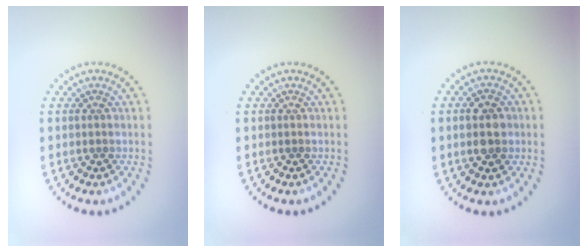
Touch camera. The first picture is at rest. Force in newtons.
{"total": 0.0}
{"total": 2.9, "press": 2.9, "slide": 0.2}